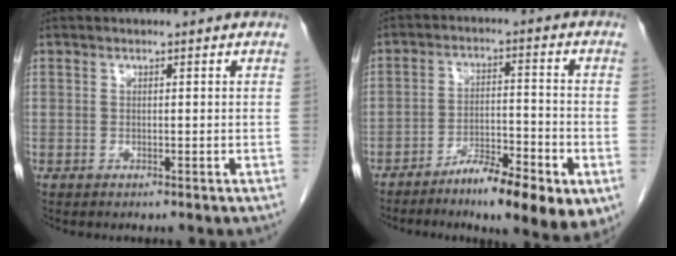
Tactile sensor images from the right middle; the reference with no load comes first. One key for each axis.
{"total": 11.4, "fx": -6.6, "fy": 2.0, "fz": 9.1, "tx": -0.135, "ty": -0.003, "tz": -0.101}